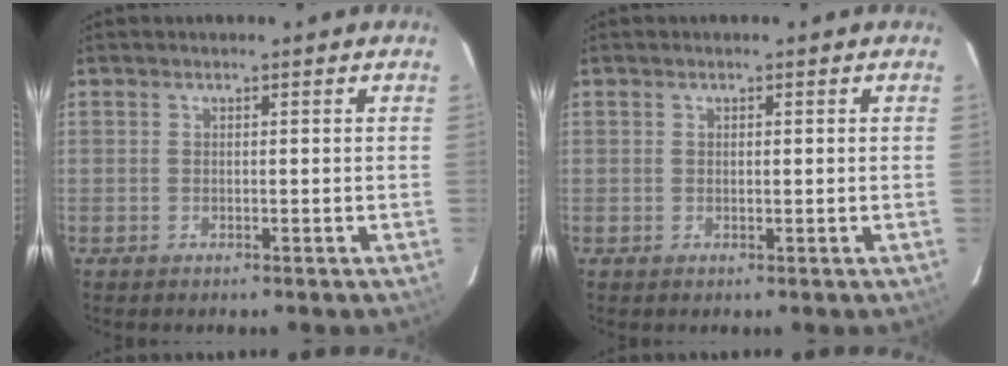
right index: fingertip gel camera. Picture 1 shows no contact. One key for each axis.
{"total": 0.5, "fx": 0.1, "fy": 0.3, "fz": 0.4, "tx": -0.008, "ty": 0.002, "tz": 0.002}